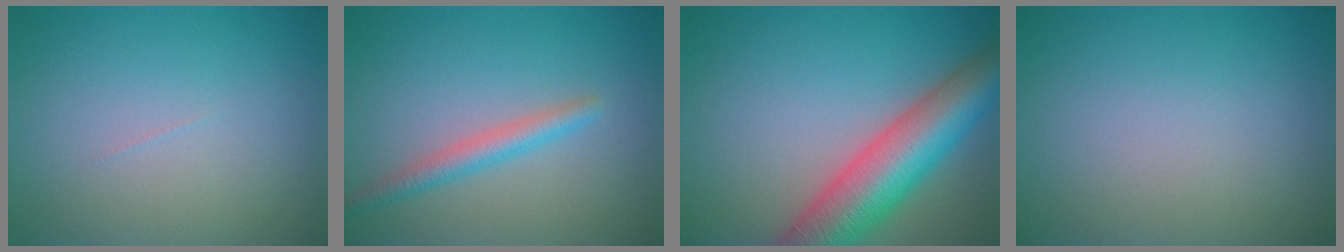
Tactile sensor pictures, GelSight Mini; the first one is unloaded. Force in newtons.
{"total": 2.4, "press": 2.4, "slide": 0.1}
{"total": 9.8, "press": 9.8, "slide": 0.4}
{"total": 0.0}